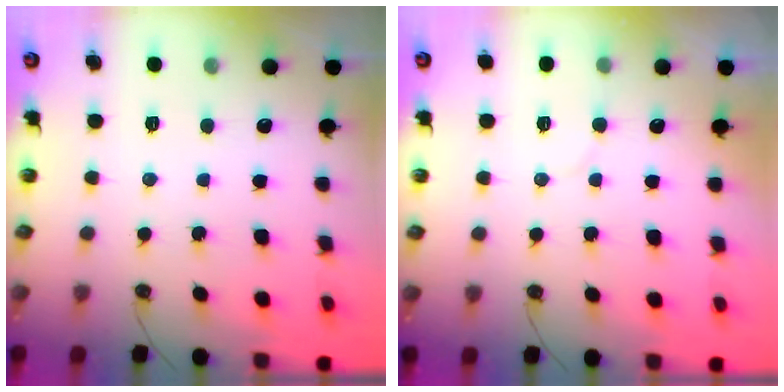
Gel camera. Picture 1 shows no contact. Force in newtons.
{"total": 3.6, "press": 3.6, "slide": 0.3}